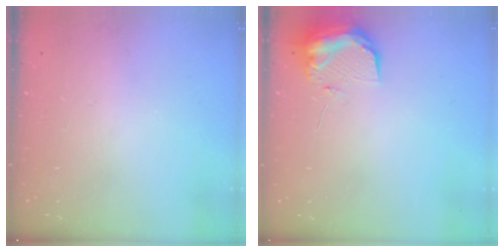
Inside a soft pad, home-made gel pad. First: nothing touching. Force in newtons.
{"total": 9.5, "press": 9.4, "slide": 1.0}